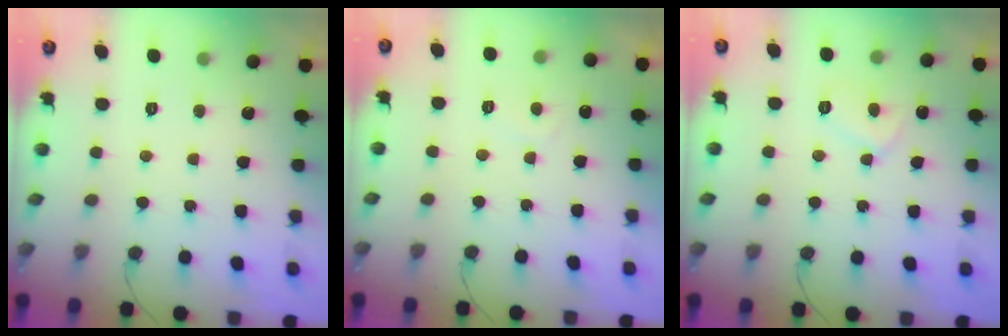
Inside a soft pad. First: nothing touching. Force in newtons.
{"total": 0.7, "press": 0.5, "slide": 0.5}
{"total": 5.7, "press": 5.7, "slide": 0.5}